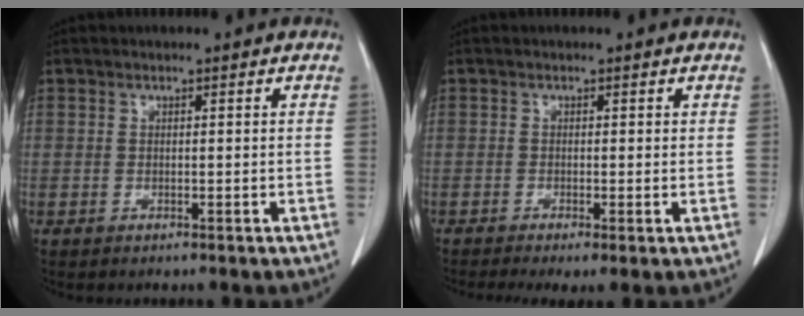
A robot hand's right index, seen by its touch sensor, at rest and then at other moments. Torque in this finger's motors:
{"motor_torque": [0.66, -0.63, 0.12, 0.06]}